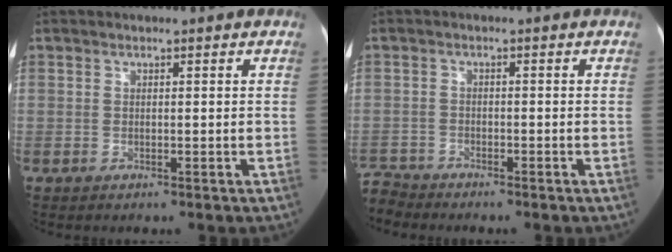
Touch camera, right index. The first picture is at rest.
{"total": 4.1, "force": [-4.0, 0.8, -0.6], "torque": [0.011, -0.011, -0.078]}